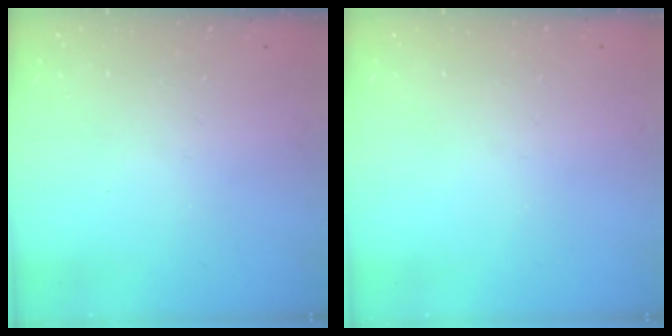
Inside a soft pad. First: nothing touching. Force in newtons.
{"total": 0.0}